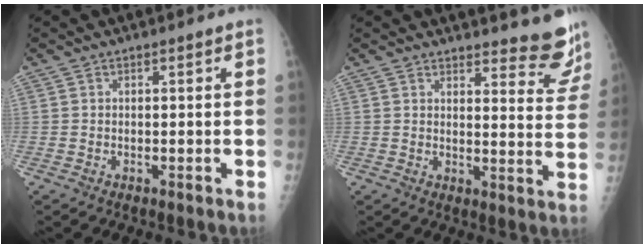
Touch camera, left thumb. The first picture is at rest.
{"total": 11.2, "force": [10.6, 2.1, 2.7], "torque": [0.000, -0.104, 0.105]}